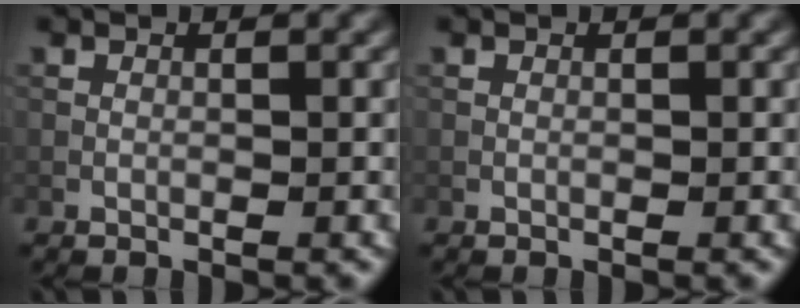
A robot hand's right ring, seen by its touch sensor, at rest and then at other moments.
{"total": 0.0}